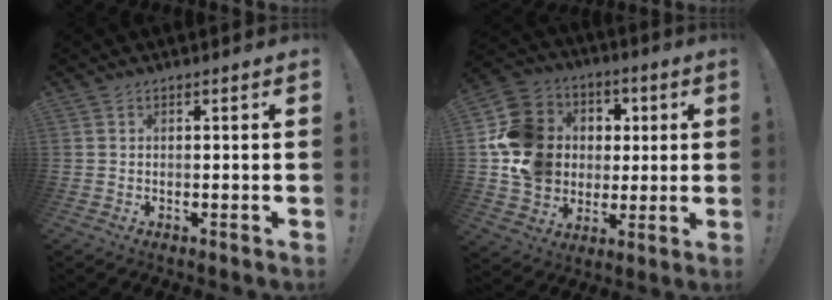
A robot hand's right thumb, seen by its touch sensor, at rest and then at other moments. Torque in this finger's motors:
{"motor_torque": [1.88, 2.86, 1.45, -0.10, 0.06]}